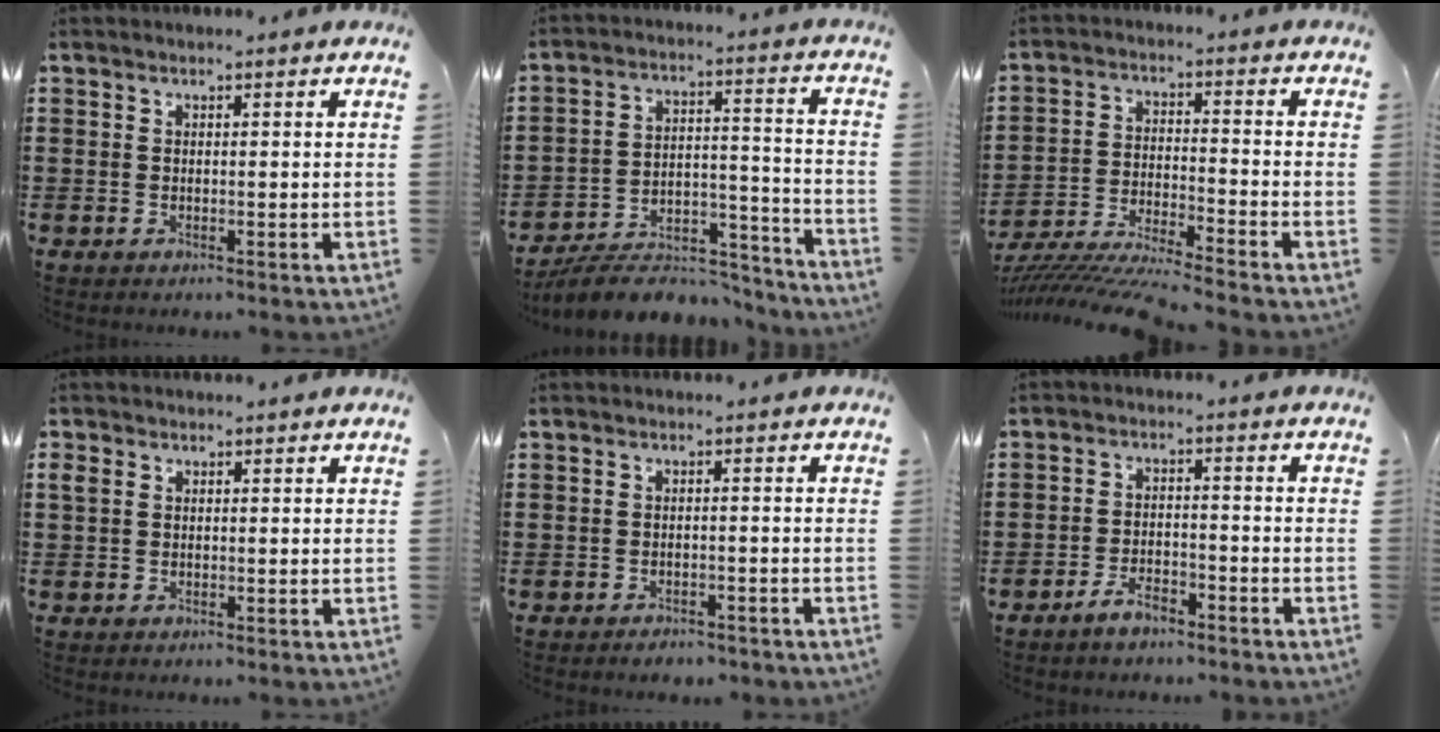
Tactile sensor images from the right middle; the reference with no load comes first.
{"total": 8.1, "force": [-7.4, 2.0, 2.5], "torque": [-0.034, 0.024, -0.141]}
{"total": 7.7, "force": [-7.4, 0.1, 2.1], "torque": [-0.042, -0.001, -0.147]}
{"total": 1.2, "force": [0.4, 1.0, 0.5], "torque": [-0.013, 0.008, 0.007]}
{"total": 1.7, "force": [-1.7, 0.4, 0.0], "torque": [-0.006, 0.003, -0.037]}
{"total": 4.1, "force": [-3.5, 1.4, 1.6], "torque": [-0.033, 0.010, -0.071]}